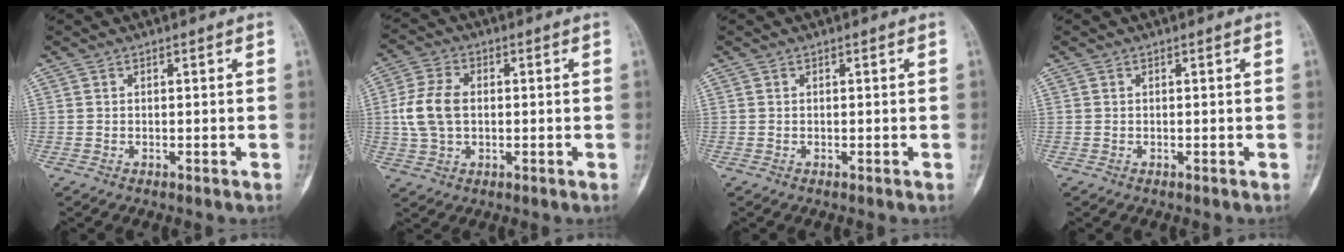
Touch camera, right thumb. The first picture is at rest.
{"total": 8.7, "force": [0.2, 5.7, 6.5], "torque": [-0.135, 0.011, 0.004]}
{"total": 0.0}
{"total": 0.0}